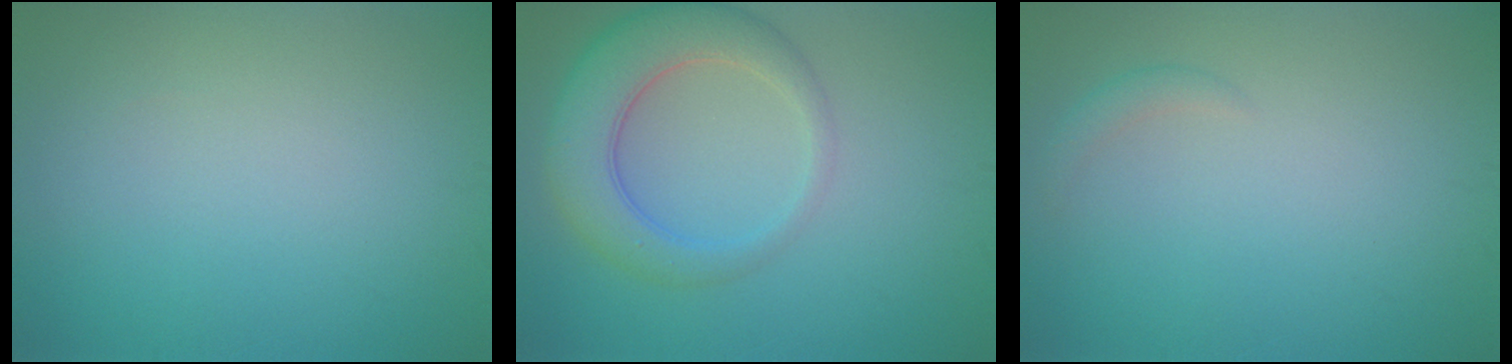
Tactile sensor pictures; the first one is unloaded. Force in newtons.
{"total": 5.8, "press": 5.8, "slide": 0.5}
{"total": 1.0, "press": 1.0, "slide": 0.0}